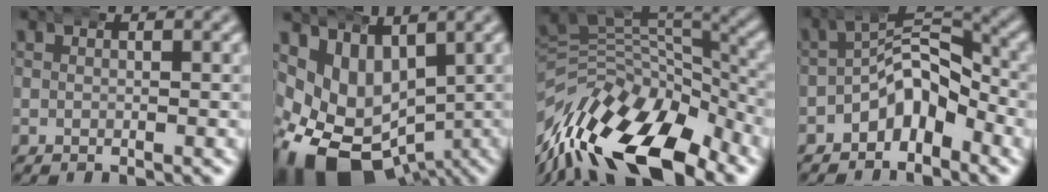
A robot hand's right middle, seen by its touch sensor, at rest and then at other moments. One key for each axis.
{"total": 14.4, "fx": -3.9, "fy": 11.0, "fz": 8.5, "tx": -0.182, "ty": -0.073, "tz": -0.036}
{"total": 13.0, "fx": -4.4, "fy": 8.2, "fz": 9.0, "tx": -0.150, "ty": -0.022, "tz": -0.063}
{"total": 6.3, "fx": -1.9, "fy": 4.0, "fz": 4.5, "tx": -0.043, "ty": 0.004, "tz": -0.039}